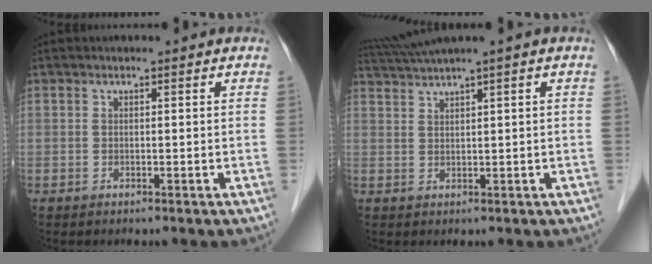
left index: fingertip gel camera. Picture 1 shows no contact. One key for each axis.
{"total": 3.8, "fx": 3.0, "fy": -1.4, "fz": 2.0, "tx": -0.050, "ty": 0.013, "tz": 0.067}